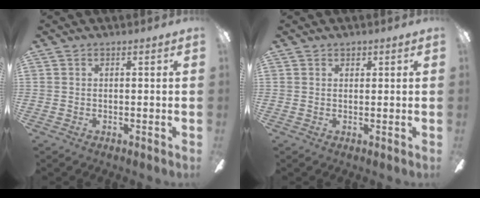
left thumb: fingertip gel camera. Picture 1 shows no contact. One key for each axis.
{"total": 1.3, "fx": 0.9, "fy": 0.9, "fz": 0.2, "tx": 0.004, "ty": 0.000, "tz": 0.014}